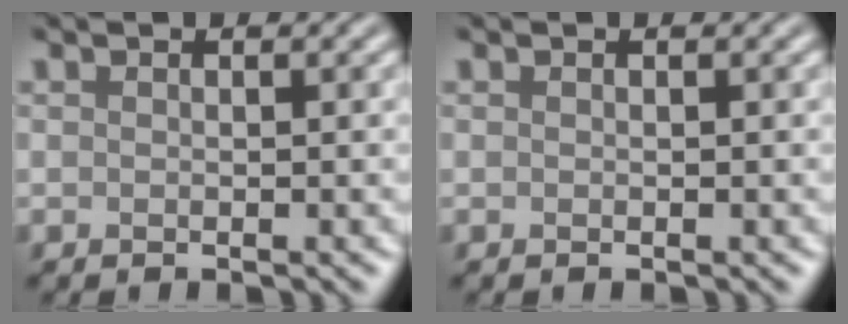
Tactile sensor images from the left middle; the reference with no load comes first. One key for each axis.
{"total": 0.0}